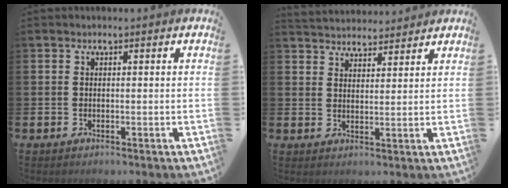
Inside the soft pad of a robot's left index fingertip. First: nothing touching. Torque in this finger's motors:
{"motor_torque": [1.06, -1.08, 0.17, 0.05]}